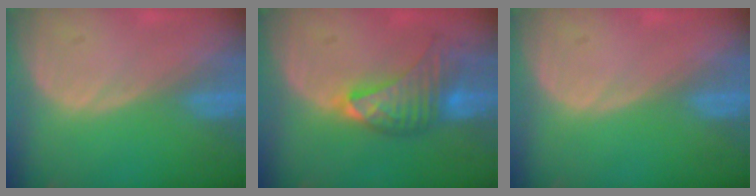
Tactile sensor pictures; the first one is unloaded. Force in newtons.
{"total": 7.2, "press": 7.2, "slide": 0.3}
{"total": 0.0}